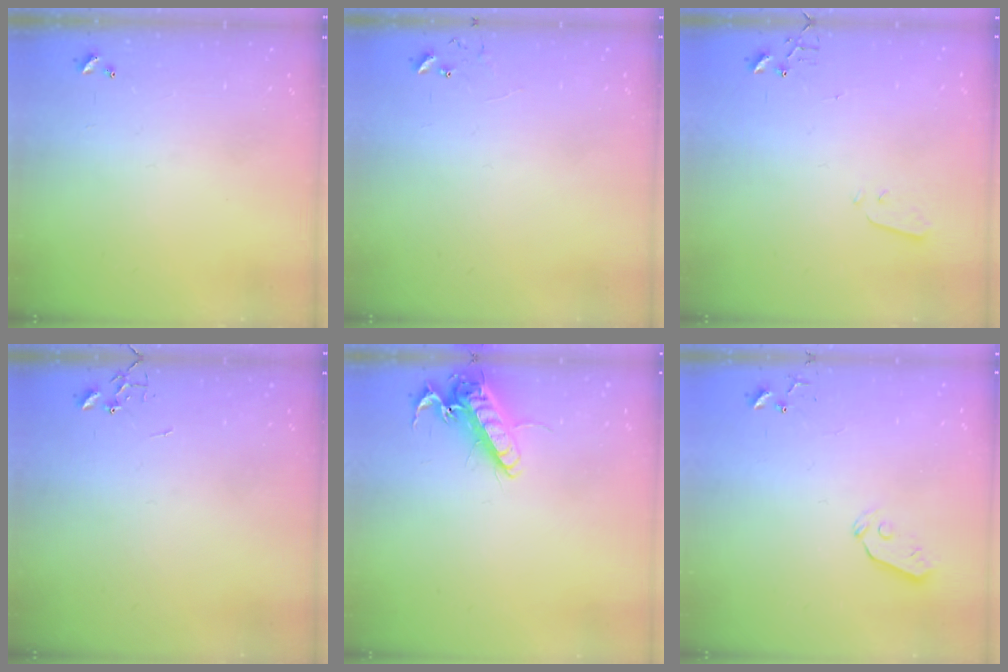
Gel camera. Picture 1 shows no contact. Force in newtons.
{"total": 5.8, "press": 5.8, "slide": 0.5}
{"total": 3.0, "press": 2.9, "slide": 0.7}
{"total": 0.0}
{"total": 12.8, "press": 12.6, "slide": 2.4}
{"total": 3.8, "press": 3.8, "slide": 0.3}